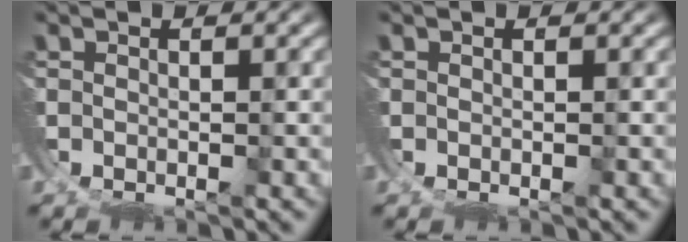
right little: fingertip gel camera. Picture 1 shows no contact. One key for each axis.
{"total": 0.0}